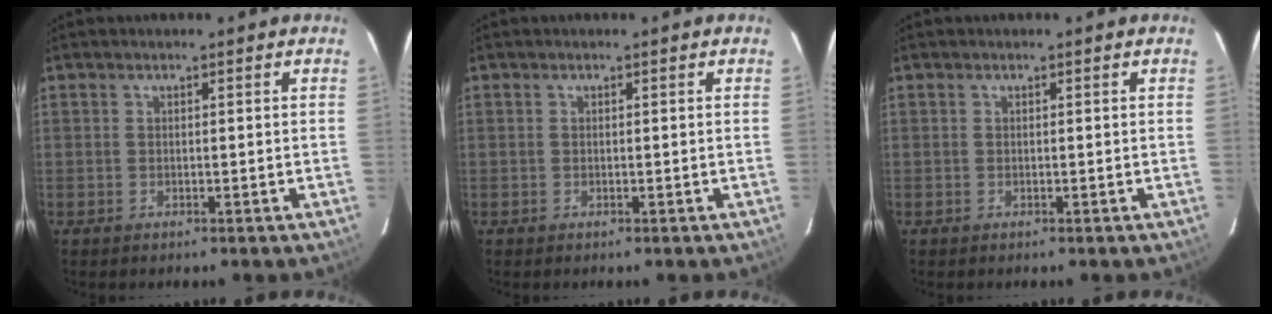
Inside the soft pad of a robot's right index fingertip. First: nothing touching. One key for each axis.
{"total": 0.0}
{"total": 0.0}